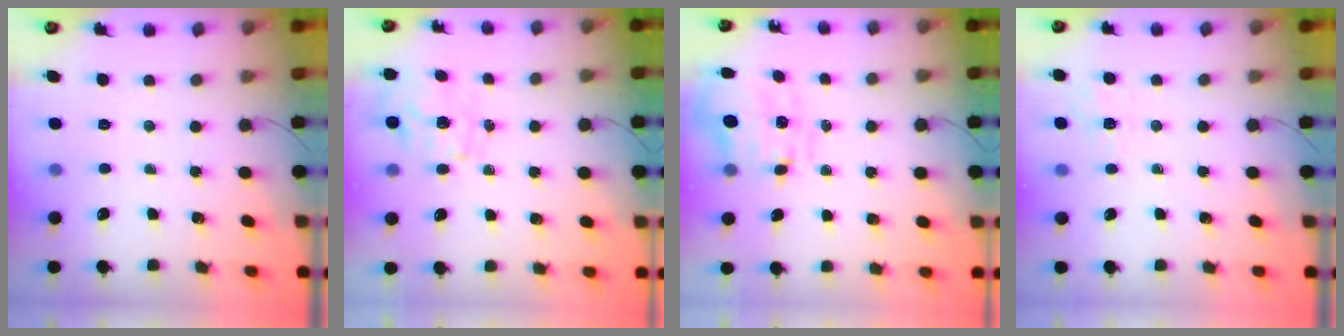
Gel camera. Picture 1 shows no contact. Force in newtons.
{"total": 0.9, "press": 0.7, "slide": 0.6}
{"total": 3.6, "press": 3.4, "slide": 1.1}
{"total": 2.0, "press": 0.8, "slide": 1.8}